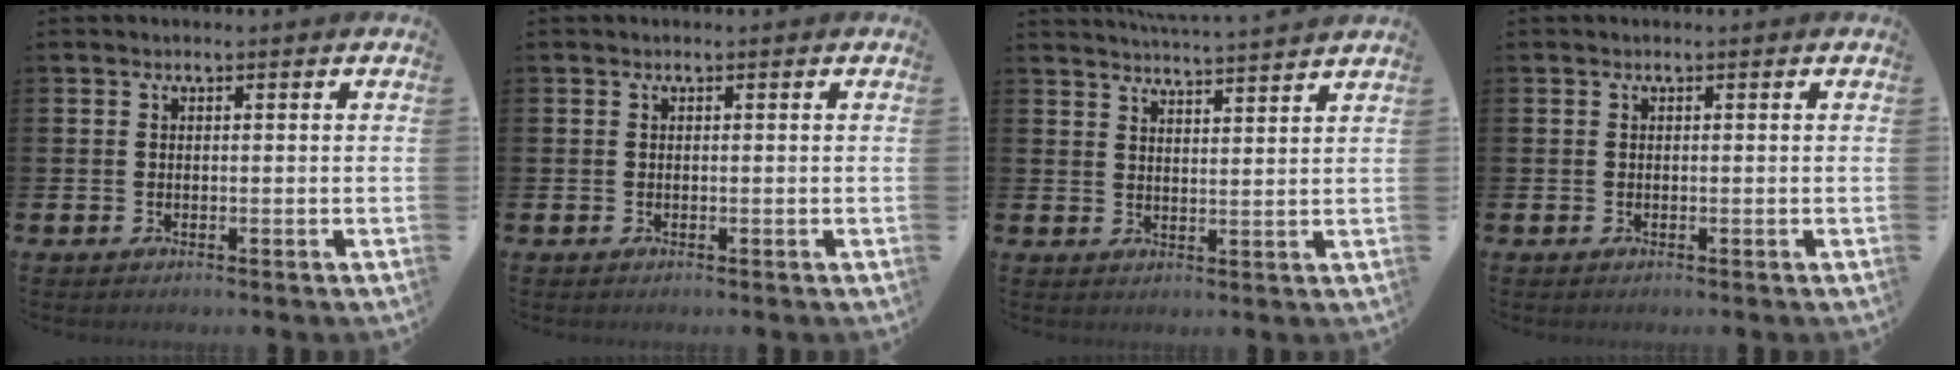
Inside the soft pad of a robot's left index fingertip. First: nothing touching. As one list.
[{"total": 0.0}, {"total": 4.4, "force": [4.4, -0.8, 0.2], "torque": [-0.020, -0.028, 0.078]}, {"total": 0.0}]